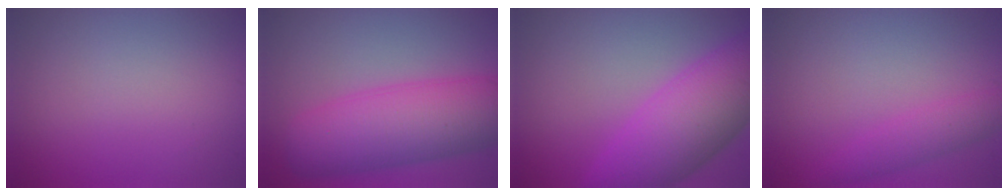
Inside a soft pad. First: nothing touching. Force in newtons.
{"total": 9.6, "press": 9.6, "slide": 0.4}
{"total": 9.2, "press": 9.2, "slide": 0.3}
{"total": 2.3, "press": 2.3, "slide": 0.0}